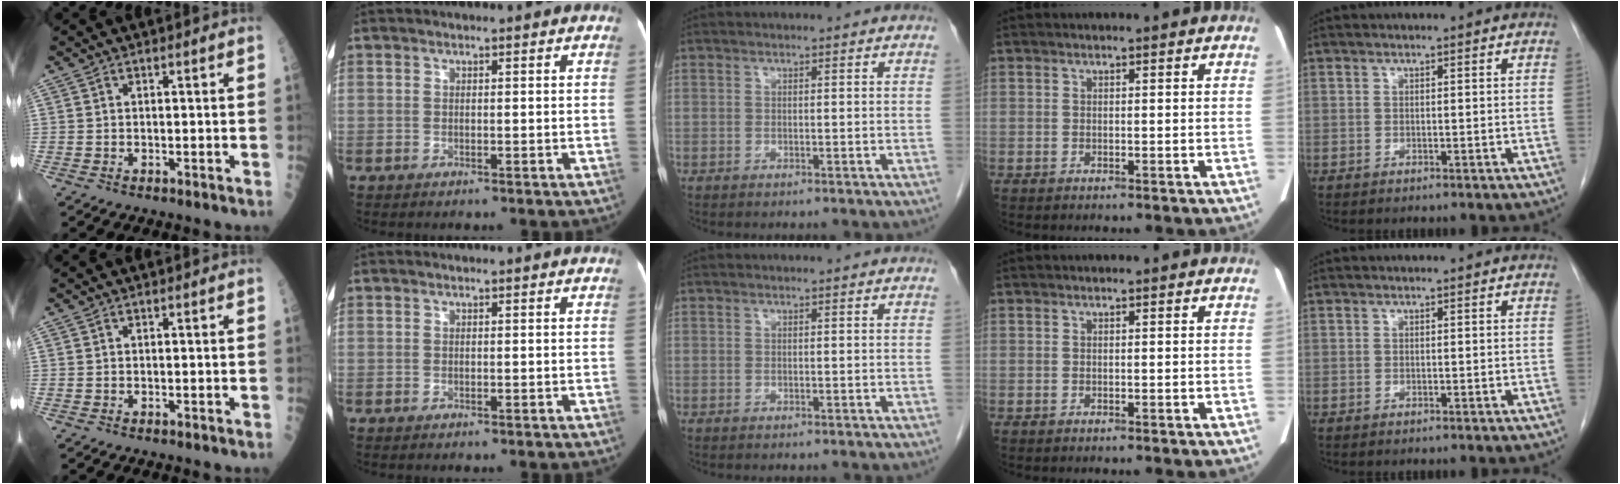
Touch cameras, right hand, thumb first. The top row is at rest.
{}